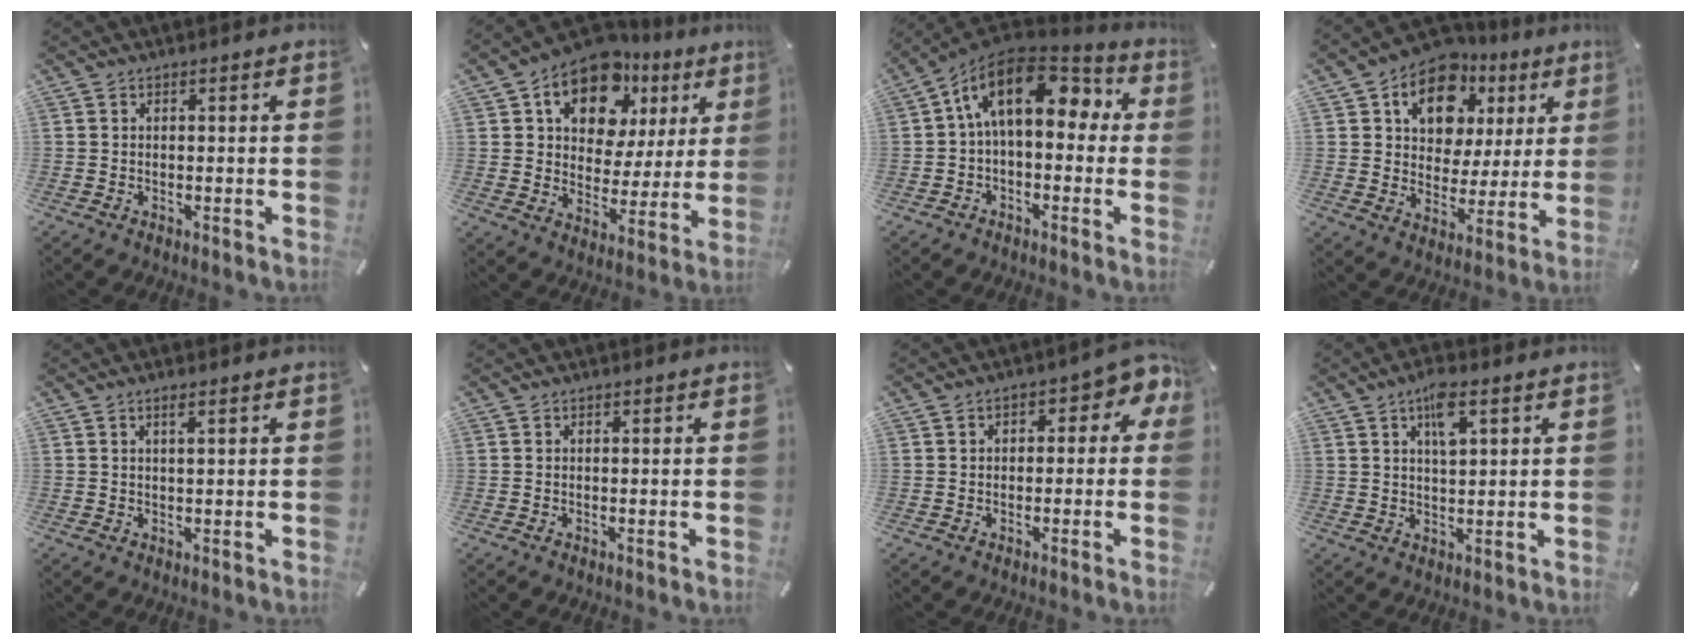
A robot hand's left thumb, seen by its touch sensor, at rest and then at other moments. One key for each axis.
{"total": 15.0, "fx": 8.7, "fy": 9.7, "fz": 7.4, "tx": -0.128, "ty": -0.046, "tz": 0.156}
{"total": 16.5, "fx": 4.7, "fy": 9.4, "fz": 12.7, "tx": -0.235, "ty": -0.017, "tz": 0.075}
{"total": 13.5, "fx": 6.6, "fy": 10.1, "fz": 6.0, "tx": -0.106, "ty": -0.031, "tz": 0.123}
{"total": 1.7, "fx": 0.8, "fy": 0.2, "fz": 1.5, "tx": -0.030, "ty": 0.000, "tz": 0.013}
{"total": 0.0}
{"total": 3.9, "fx": -0.5, "fy": 2.6, "fz": 2.9, "tx": -0.045, "ty": 0.015, "tz": -0.013}
{"total": 6.7, "fx": 3.3, "fy": 2.4, "fz": 5.3, "tx": -0.089, "ty": -0.003, "tz": 0.052}